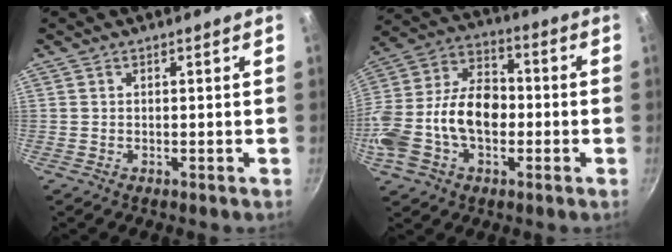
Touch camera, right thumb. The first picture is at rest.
{"total": 19.6, "force": [-3.0, 13.1, 14.4], "torque": [-0.254, 0.048, -0.064]}